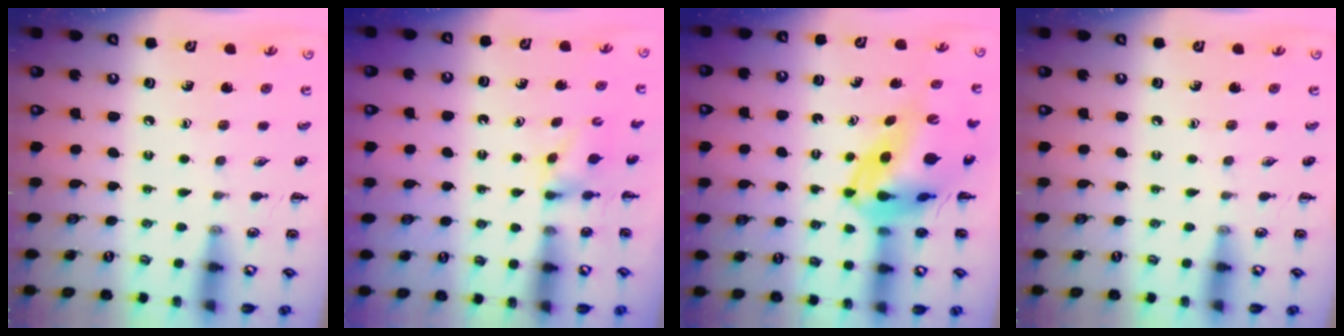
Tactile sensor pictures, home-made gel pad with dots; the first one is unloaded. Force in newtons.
{"total": 2.5, "press": 2.3, "slide": 0.9}
{"total": 9.1, "press": 8.8, "slide": 2.5}
{"total": 0.0}